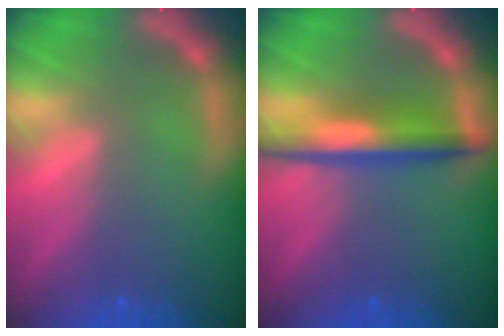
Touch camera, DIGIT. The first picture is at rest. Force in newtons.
{"total": 5.0}